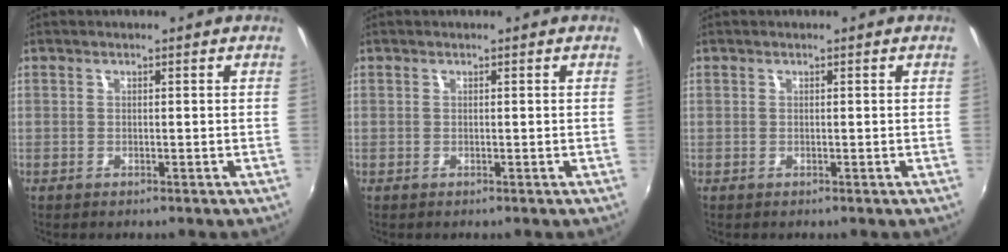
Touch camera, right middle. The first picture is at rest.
{"total": 0.0}
{"total": 0.0}